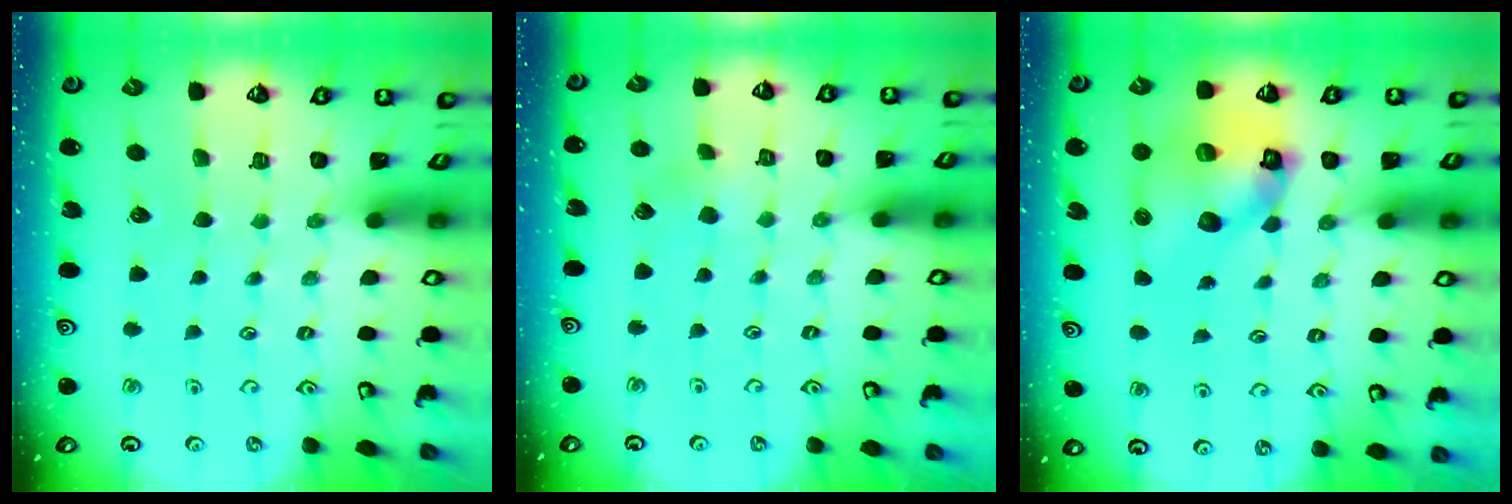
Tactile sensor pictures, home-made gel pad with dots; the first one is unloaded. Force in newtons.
{"total": 3.4, "press": 3.3, "slide": 0.7}
{"total": 13.7, "press": 13.5, "slide": 2.1}